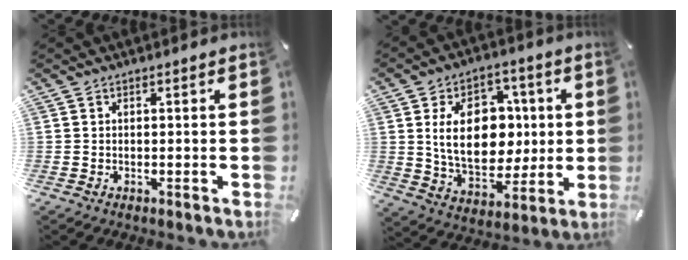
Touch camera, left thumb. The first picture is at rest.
{"total": 17.6, "force": [2.2, 12.8, 11.9], "torque": [-0.206, 0.000, 0.042]}